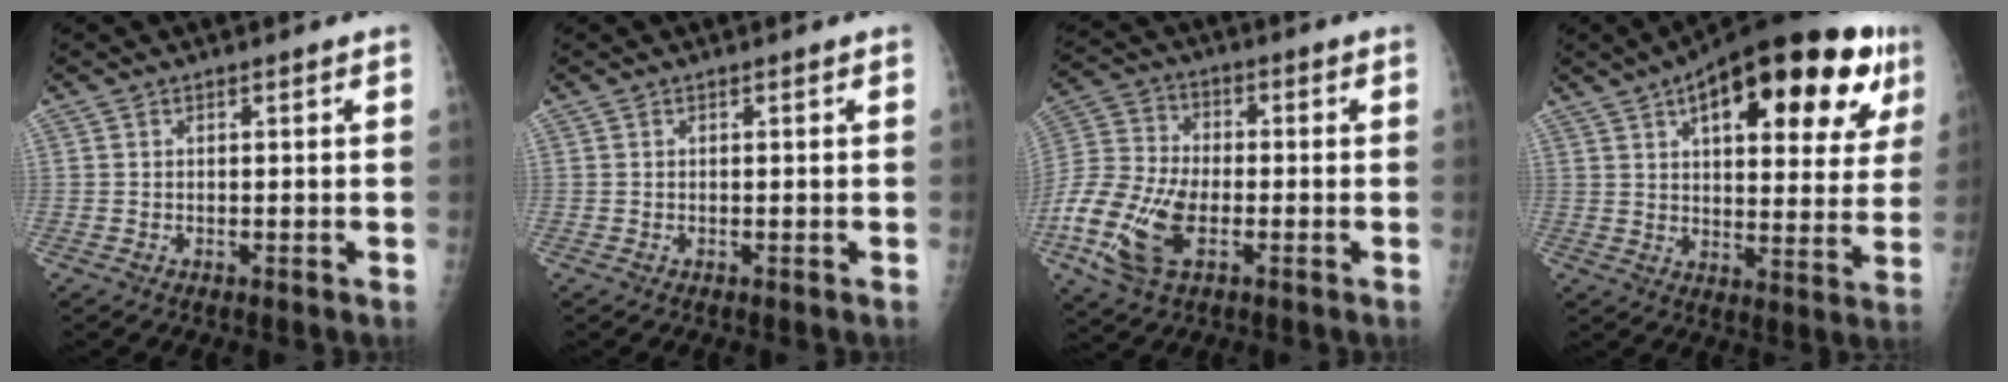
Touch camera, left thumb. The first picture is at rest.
{"total": 0.0}
{"total": 15.8, "force": [-5.3, 8.8, 11.9], "torque": [-0.265, 0.005, -0.104]}
{"total": 28.6, "force": [13.4, 11.4, 22.6], "torque": [-0.300, 0.004, 0.188]}